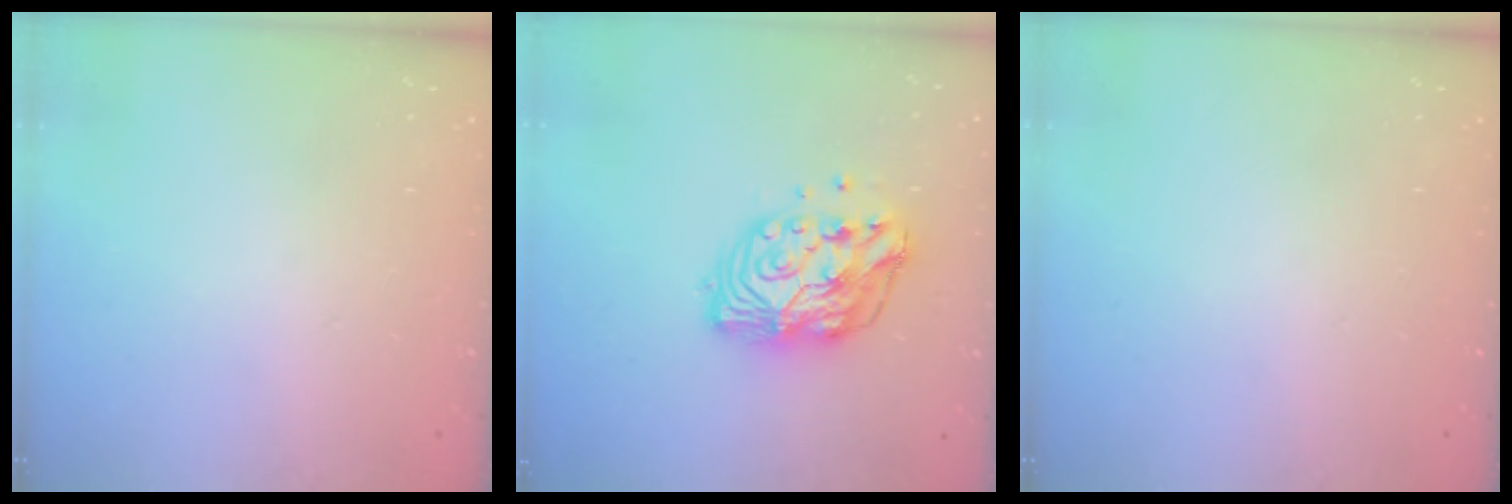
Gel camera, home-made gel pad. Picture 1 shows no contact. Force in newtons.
{"total": 12.6, "press": 12.6, "slide": 1.1}
{"total": 0.0}